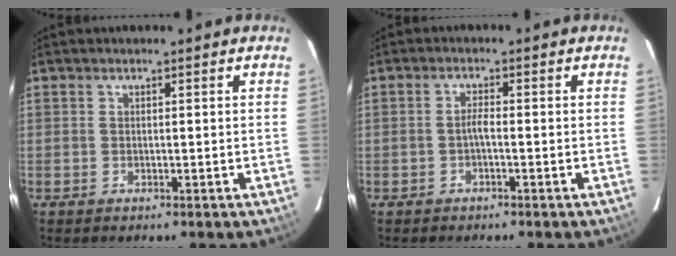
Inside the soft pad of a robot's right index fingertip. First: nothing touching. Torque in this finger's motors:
{"motor_torque": [0.40, -0.28, 0.16, 0.05]}